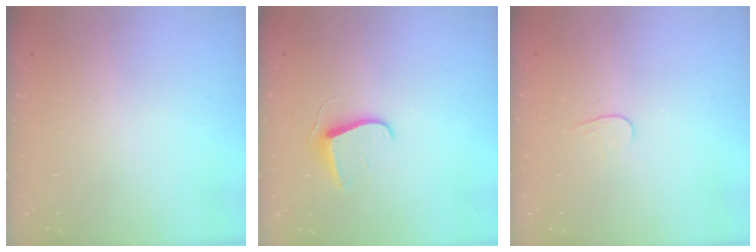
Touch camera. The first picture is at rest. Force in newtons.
{"total": 7.1, "press": 7.1, "slide": 0.5}
{"total": 3.8, "press": 3.8, "slide": 0.3}